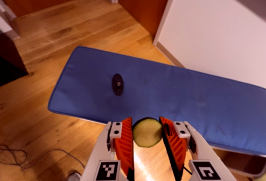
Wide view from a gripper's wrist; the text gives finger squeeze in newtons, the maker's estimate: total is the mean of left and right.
{"total": 8.5, "left": 8.3, "right": 8.6}